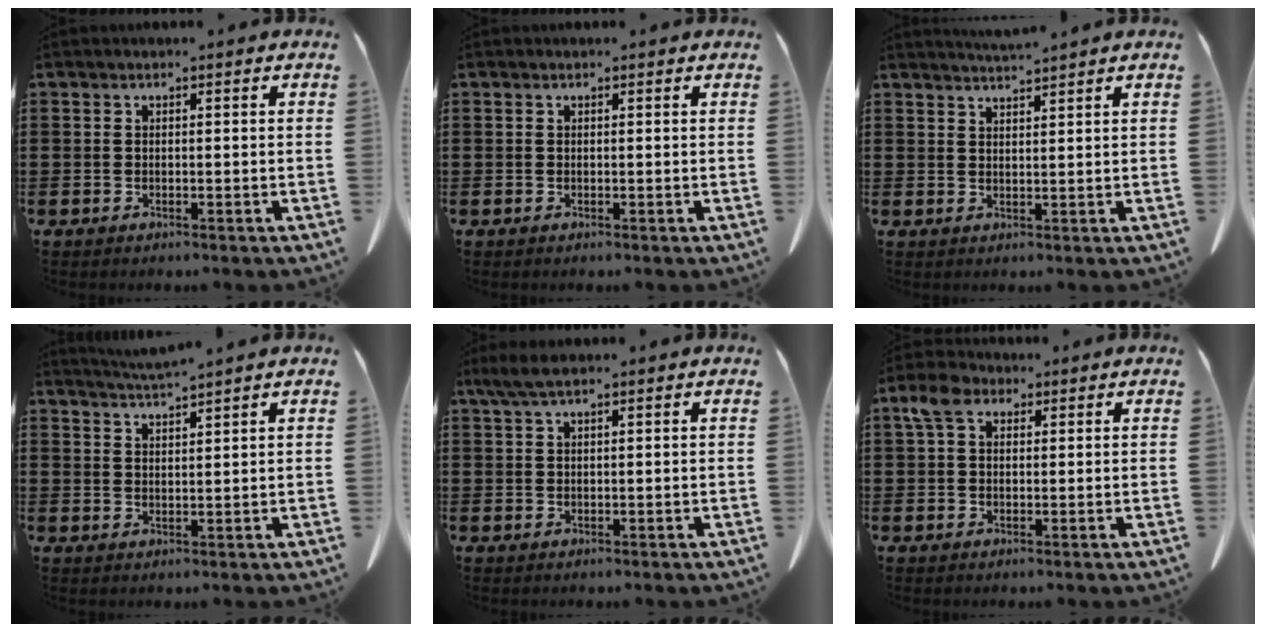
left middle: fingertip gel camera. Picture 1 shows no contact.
{"total": 0.0}
{"total": 2.5, "force": [2.5, -0.3, 0.4], "torque": [-0.015, -0.005, 0.046]}
{"total": 3.2, "force": [3.0, -0.5, 1.1], "torque": [-0.029, -0.009, 0.053]}
{"total": 2.9, "force": [1.8, 0.6, 2.2], "torque": [-0.046, 0.003, 0.033]}
{"total": 4.4, "force": [2.0, 2.7, 2.8], "torque": [-0.065, 0.012, 0.035]}